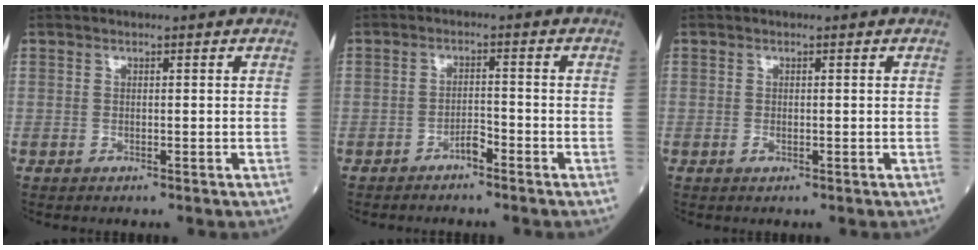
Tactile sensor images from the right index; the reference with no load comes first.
{"total": 2.1, "force": [-1.8, 0.5, 1.1], "torque": [-0.015, 0.003, -0.033]}
{"total": 0.6, "force": [-0.2, 0.3, 0.5], "torque": [-0.012, -0.001, -0.004]}